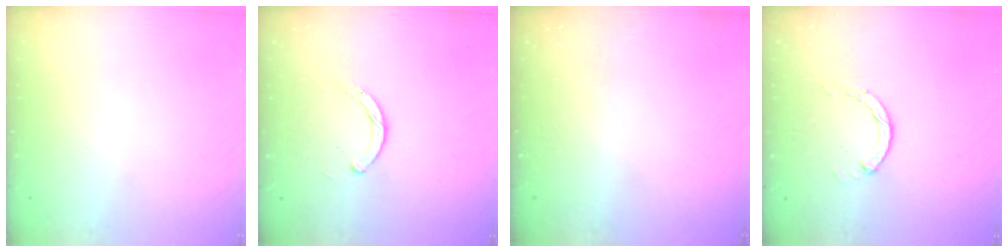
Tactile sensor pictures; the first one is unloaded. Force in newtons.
{"total": 1.8, "press": 1.8, "slide": 0.2}
{"total": 0.0}
{"total": 0.0}